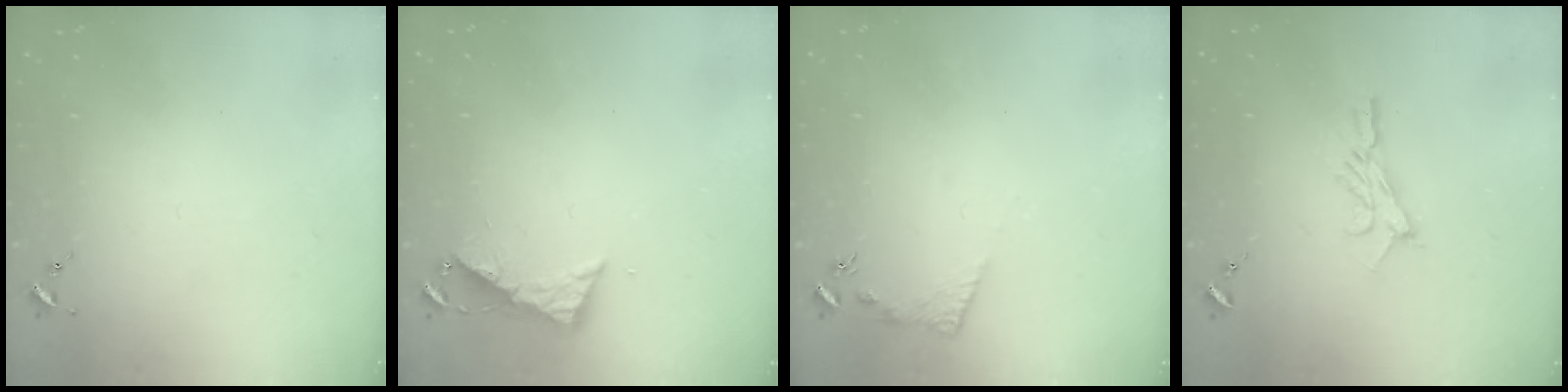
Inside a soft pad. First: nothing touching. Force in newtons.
{"total": 6.4, "press": 6.4, "slide": 0.6}
{"total": 6.0, "press": 6.0, "slide": 0.4}
{"total": 8.3, "press": 8.3, "slide": 0.6}